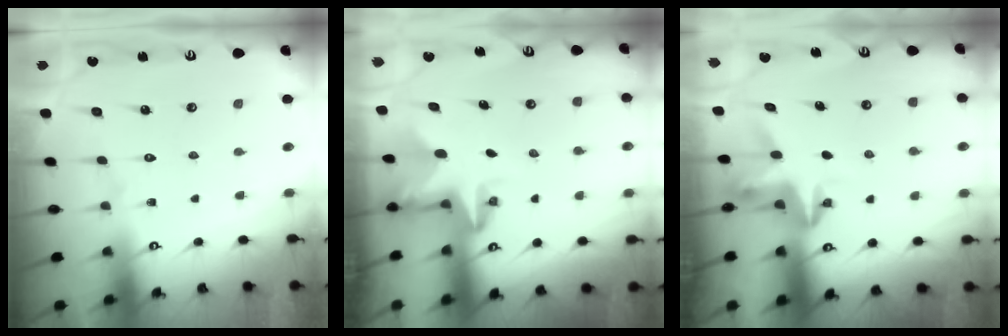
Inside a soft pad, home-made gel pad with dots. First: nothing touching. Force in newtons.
{"total": 2.9, "press": 2.9, "slide": 0.3}
{"total": 3.9, "press": 3.9, "slide": 0.3}